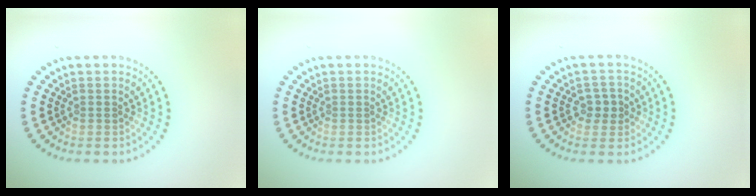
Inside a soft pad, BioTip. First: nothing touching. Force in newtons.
{"total": 0.0}
{"total": 1.8, "press": 1.7, "slide": 0.5}